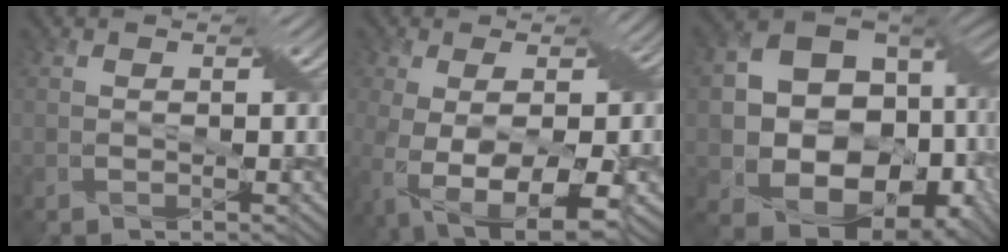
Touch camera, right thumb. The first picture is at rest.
{"total": 12.7, "force": [-4.0, 5.6, 10.6], "torque": [-0.199, -0.036, -0.055]}
{"total": 18.2, "force": [-1.2, 13.7, 12.0], "torque": [-0.188, -0.042, 0.017]}